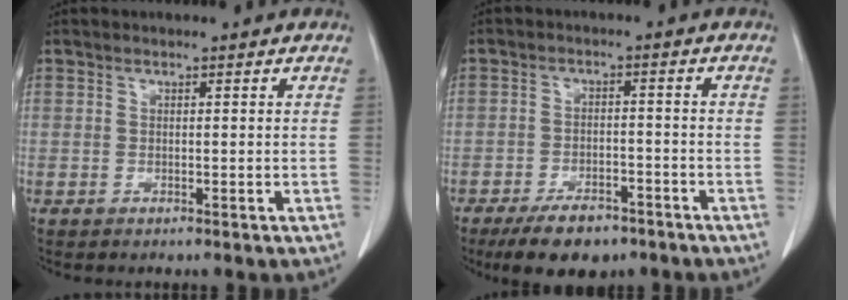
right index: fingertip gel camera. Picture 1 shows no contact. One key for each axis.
{"total": 8.1, "fx": -6.0, "fy": 3.4, "fz": 4.3, "tx": -0.073, "ty": -0.004, "tz": -0.097}